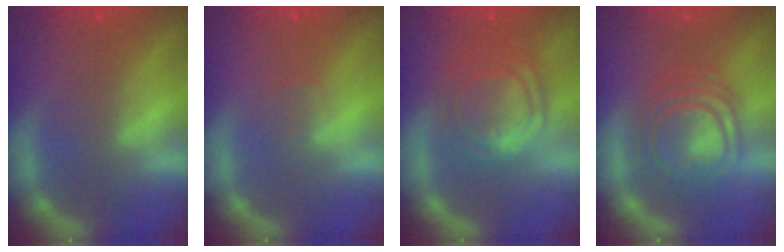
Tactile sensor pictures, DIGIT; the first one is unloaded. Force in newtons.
{"total": 1.0}
{"total": 8.6}
{"total": 8.1}